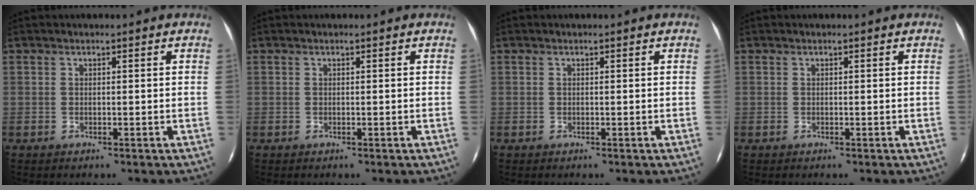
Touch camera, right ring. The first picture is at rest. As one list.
[{"total": 0.0}, {"total": 0.0}, {"total": 0.0}]